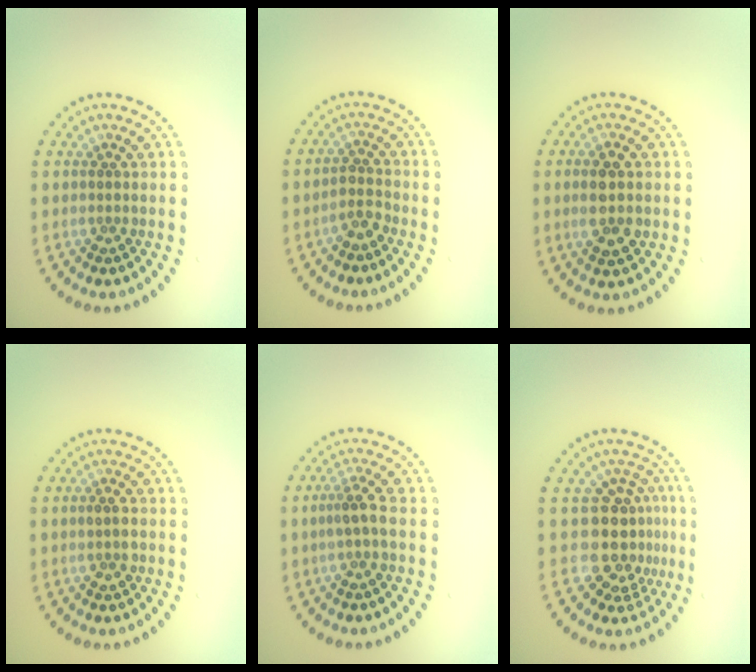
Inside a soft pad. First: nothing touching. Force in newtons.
{"total": 1.3, "press": 1.1, "slide": 0.7}
{"total": 3.4, "press": 3.3, "slide": 0.2}
{"total": 1.4, "press": 1.4, "slide": 0.2}
{"total": 1.9, "press": 1.5, "slide": 1.2}
{"total": 4.3, "press": 3.5, "slide": 2.6}